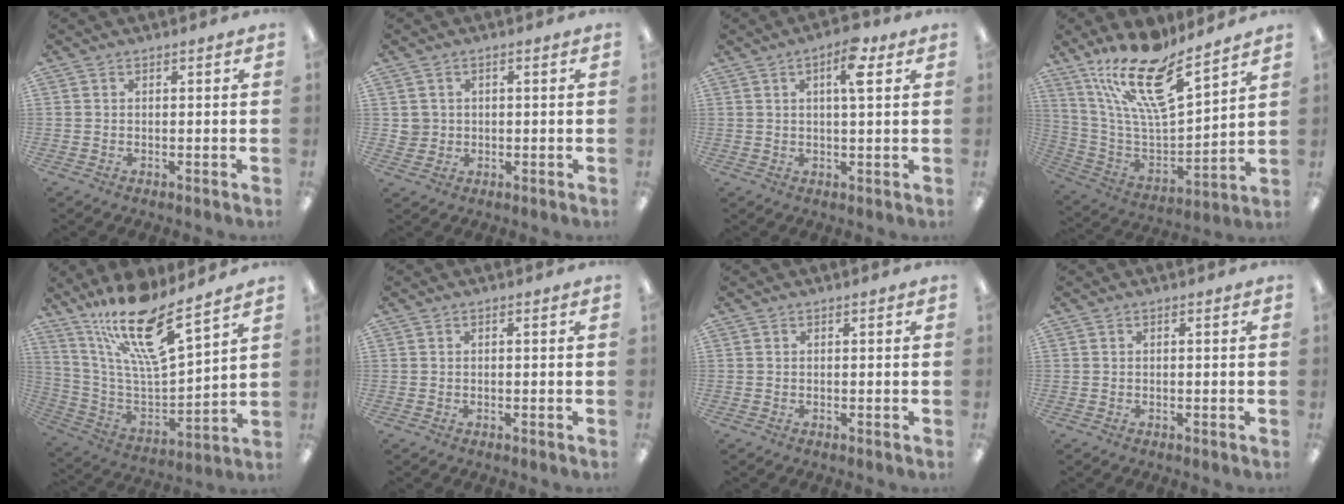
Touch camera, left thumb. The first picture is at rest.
{"total": 2.8, "force": [0.3, 2.8, -0.2], "torque": [-0.004, 0.003, 0.005]}
{"total": 7.1, "force": [3.3, 2.2, 5.9], "torque": [-0.084, -0.007, 0.046]}
{"total": 20.5, "force": [14.4, 6.3, 13.3], "torque": [-0.248, -0.099, 0.249]}
{"total": 19.4, "force": [14.2, 4.9, 12.3], "torque": [-0.228, -0.093, 0.244]}
{"total": 0.0}
{"total": 0.0}
{"total": 0.0}